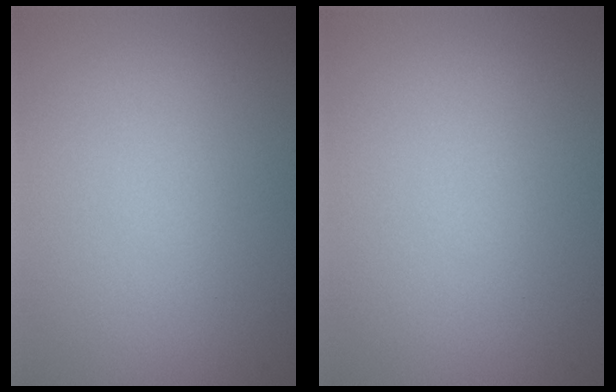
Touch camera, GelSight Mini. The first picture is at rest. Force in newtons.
{"total": 0.0}